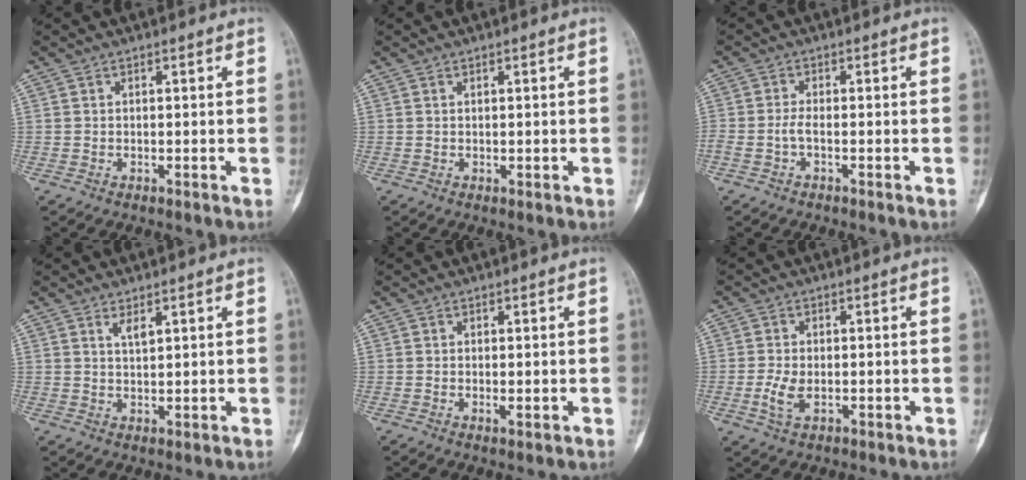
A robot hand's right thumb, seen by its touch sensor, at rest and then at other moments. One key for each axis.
{"total": 0.0}
{"total": 1.8, "fx": -0.7, "fy": 0.5, "fz": 1.6, "tx": -0.037, "ty": 0.001, "tz": -0.018}
{"total": 2.3, "fx": 1.4, "fy": 0.7, "fz": 1.7, "tx": -0.028, "ty": -0.013, "tz": 0.028}
{"total": 1.3, "fx": -0.2, "fy": 0.5, "fz": 1.1, "tx": -0.018, "ty": -0.004, "tz": -0.002}
{"total": 4.1, "fx": -0.9, "fy": 2.5, "fz": 3.2, "tx": -0.070, "ty": -0.001, "tz": -0.016}